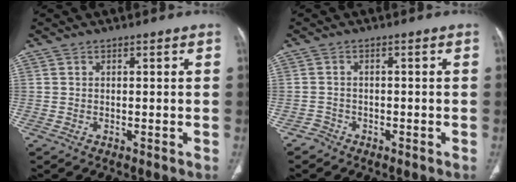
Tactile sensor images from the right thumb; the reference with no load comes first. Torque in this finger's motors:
{"motor_torque": [-0.41, -0.20, -0.07, 0.21, -0.07]}